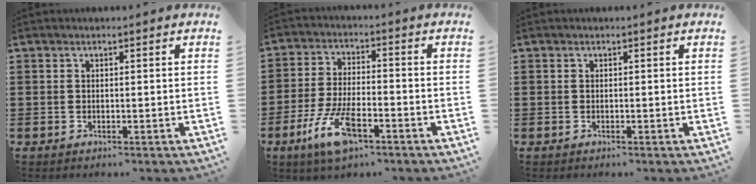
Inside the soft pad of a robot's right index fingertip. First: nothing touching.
{"total": 9.1, "force": [-4.6, 3.1, 7.1], "torque": [-0.157, -0.005, -0.084]}
{"total": 0.0}